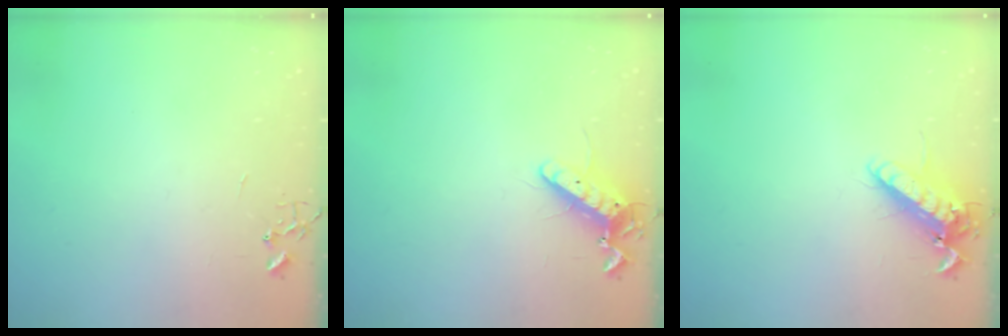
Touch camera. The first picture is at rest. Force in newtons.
{"total": 11.2, "press": 11.1, "slide": 1.4}
{"total": 12.5, "press": 12.3, "slide": 2.1}